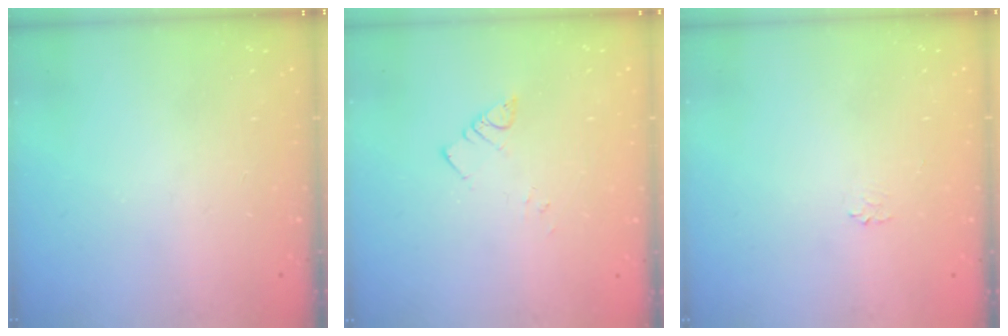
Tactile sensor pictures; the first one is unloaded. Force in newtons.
{"total": 2.4, "press": 2.4, "slide": 0.1}
{"total": 1.7, "press": 1.7, "slide": 0.3}